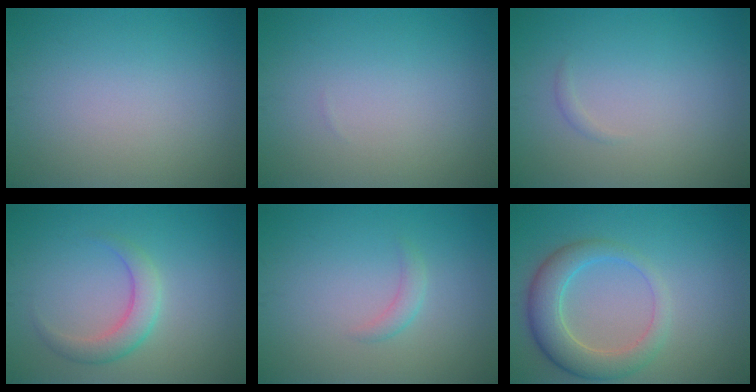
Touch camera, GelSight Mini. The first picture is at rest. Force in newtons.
{"total": 0.0}
{"total": 0.5, "press": 0.5, "slide": 0.0}
{"total": 2.8, "press": 2.8, "slide": 0.1}
{"total": 1.2, "press": 1.2, "slide": 0.1}
{"total": 4.9, "press": 4.9, "slide": 0.3}